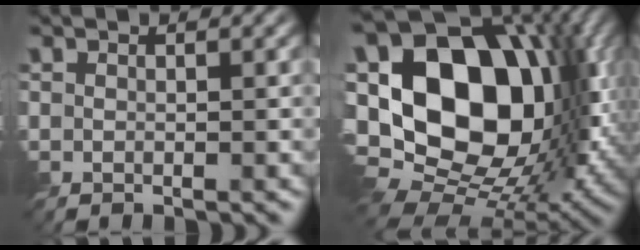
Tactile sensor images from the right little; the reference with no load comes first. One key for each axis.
{"total": 19.6, "fx": 0.8, "fy": 13.5, "fz": 14.2, "tx": -0.264, "ty": 0.000, "tz": 0.037}